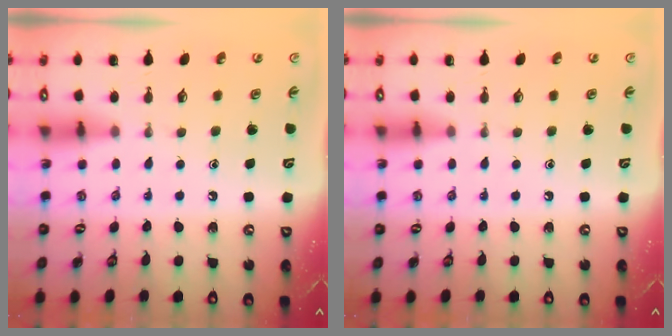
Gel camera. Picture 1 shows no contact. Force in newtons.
{"total": 0.0}